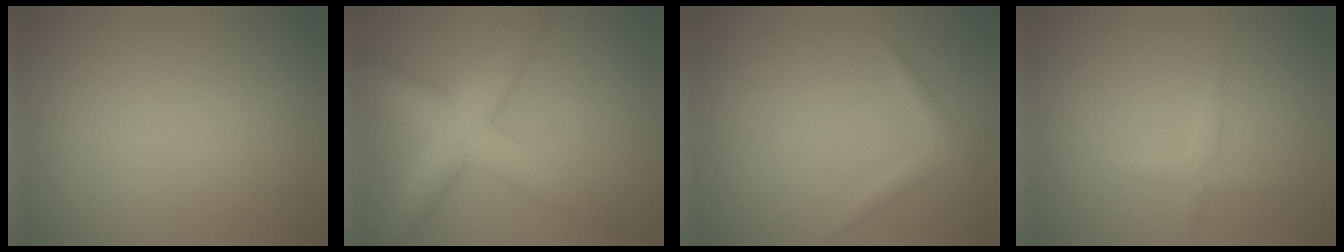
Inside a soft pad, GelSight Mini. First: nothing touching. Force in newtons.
{"total": 6.6, "press": 6.6, "slide": 0.3}
{"total": 1.1, "press": 1.1, "slide": 0.1}
{"total": 1.1, "press": 1.1, "slide": 0.0}